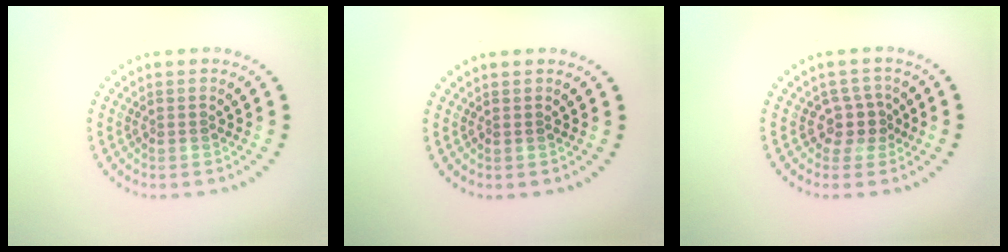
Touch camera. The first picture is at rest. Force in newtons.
{"total": 0.0}
{"total": 2.5, "press": 1.9, "slide": 1.6}